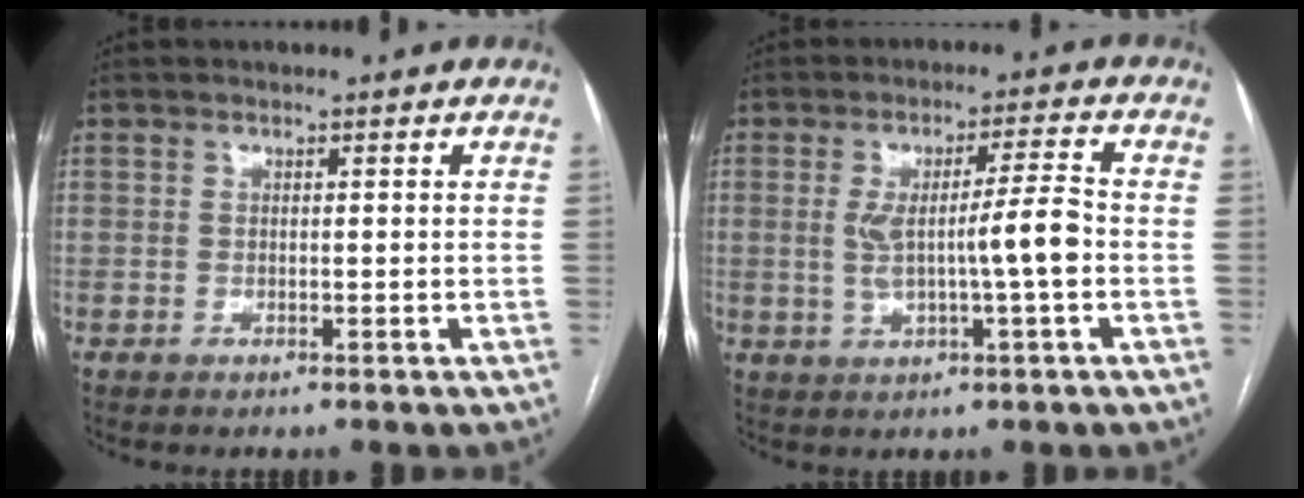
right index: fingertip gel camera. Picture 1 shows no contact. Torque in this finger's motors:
{"motor_torque": [0.38, -0.02, 0.26, 0.07]}